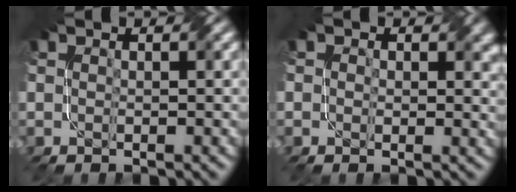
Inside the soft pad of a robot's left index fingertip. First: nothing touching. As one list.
[{"total": 2.7, "force": [1.0, 2.0, 1.6], "torque": [-0.018, -0.005, 0.009]}]